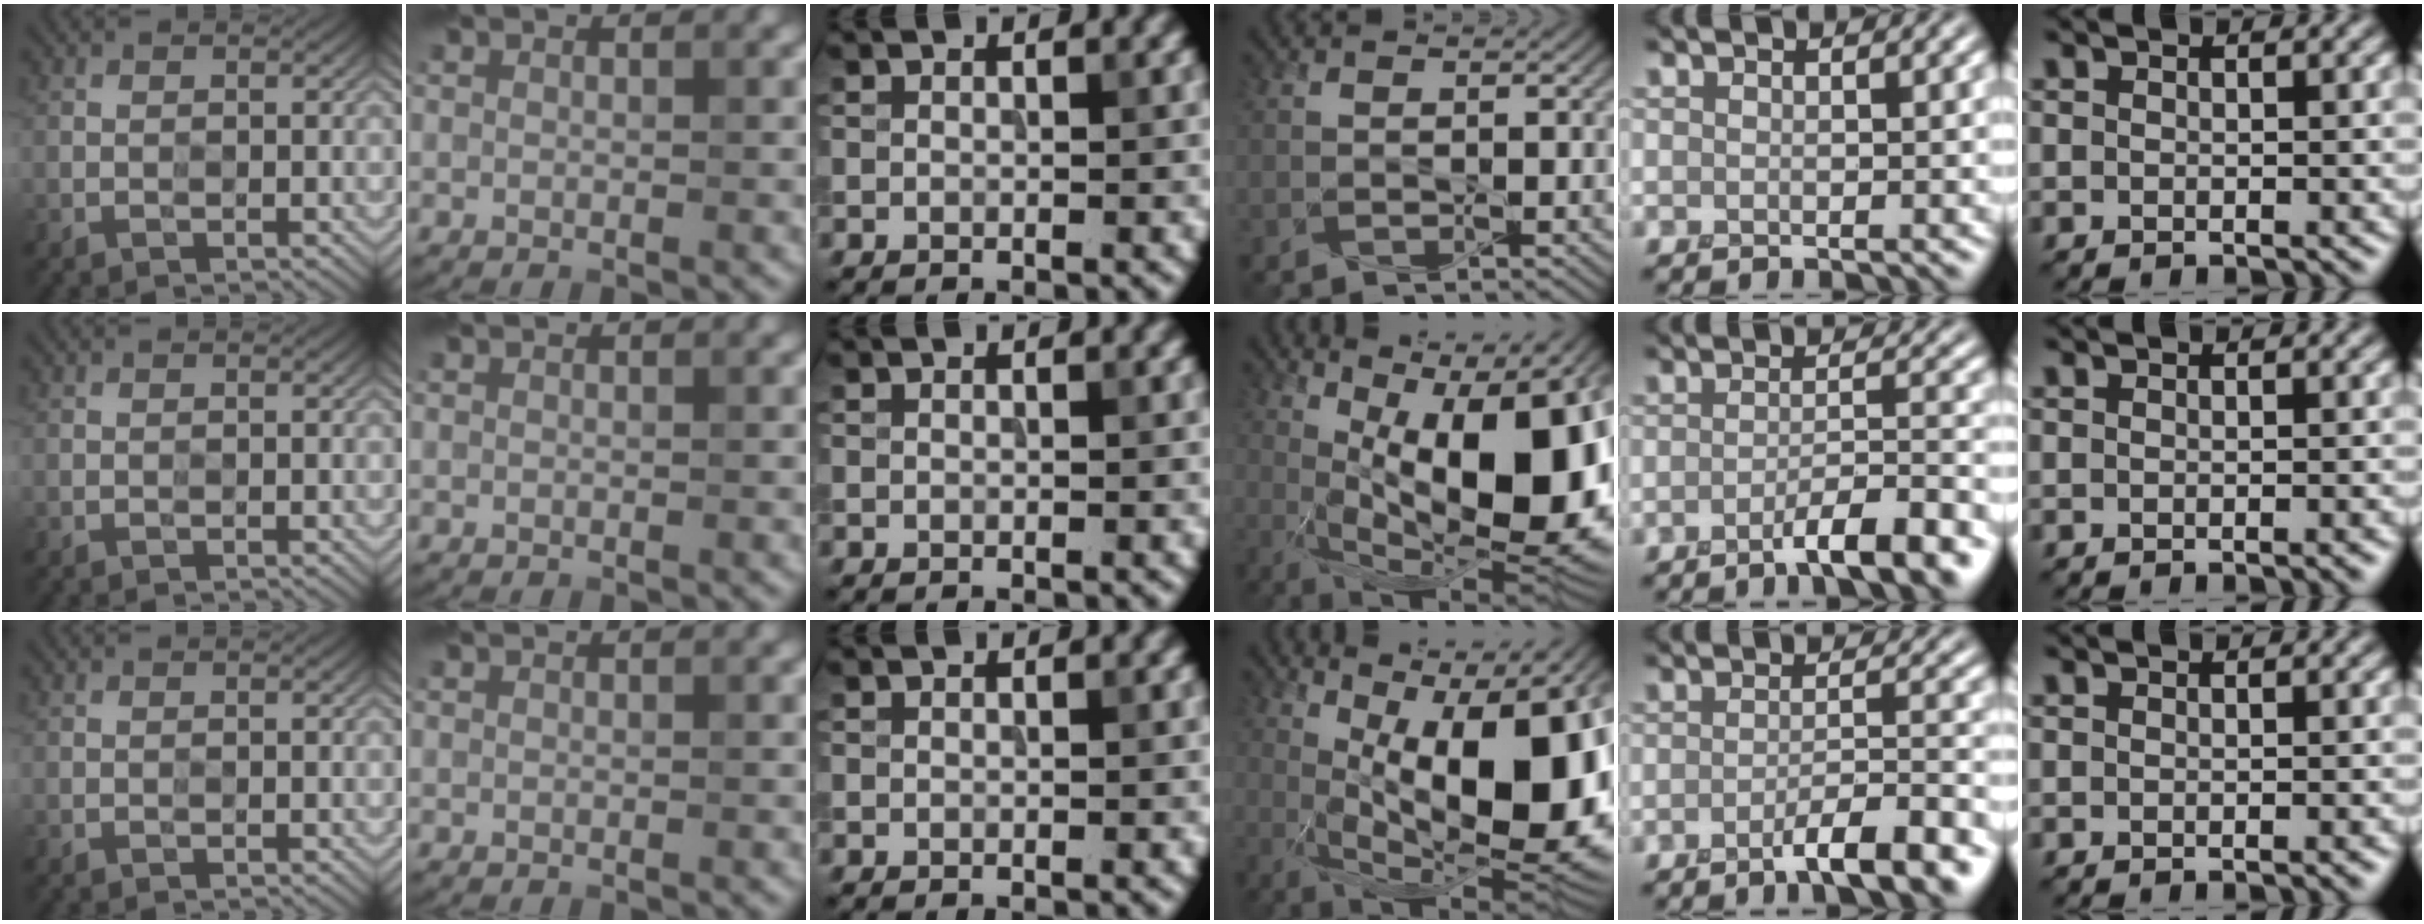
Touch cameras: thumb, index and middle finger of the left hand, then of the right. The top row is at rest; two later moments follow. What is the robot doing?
{"motion": "press", "object": "syringe"}